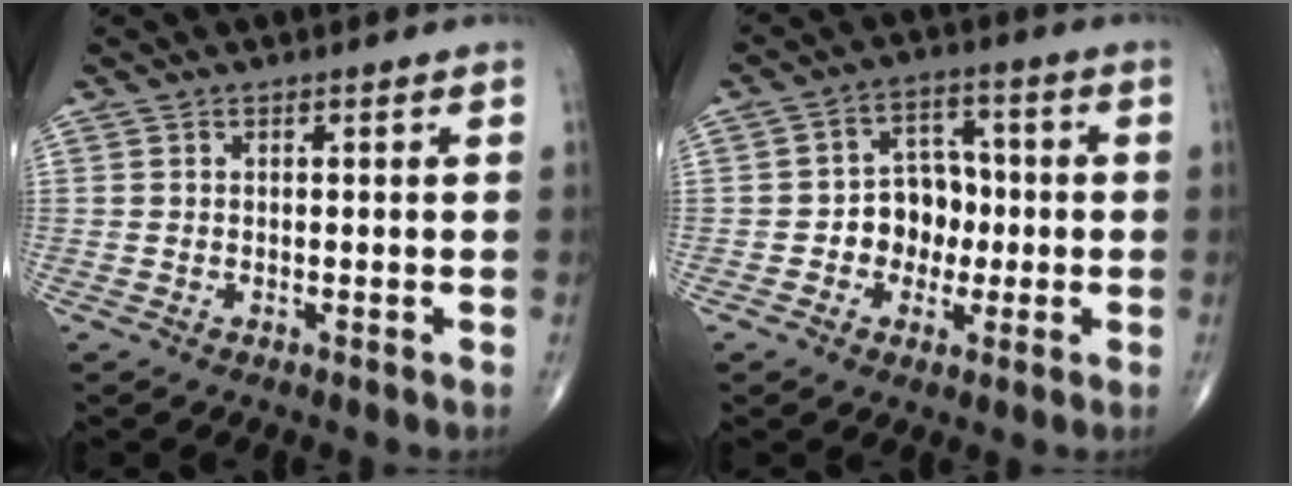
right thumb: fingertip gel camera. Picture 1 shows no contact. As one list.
[{"total": 8.1, "force": [-1.3, 6.6, 4.5], "torque": [-0.024, 0.030, -0.030]}]